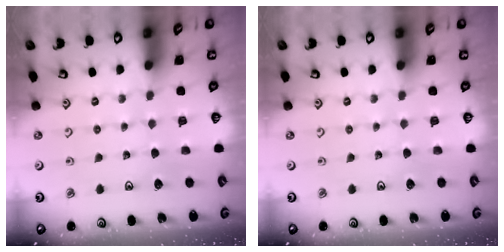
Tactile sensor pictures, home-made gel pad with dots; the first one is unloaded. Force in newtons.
{"total": 0.0}